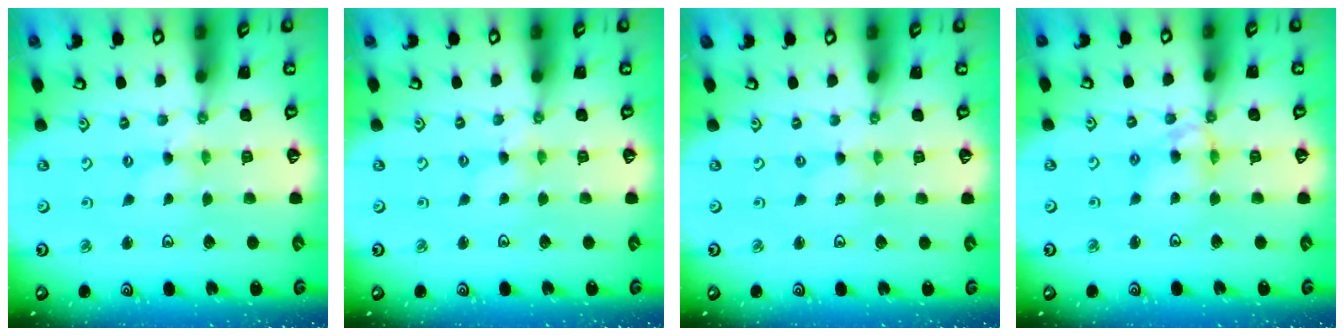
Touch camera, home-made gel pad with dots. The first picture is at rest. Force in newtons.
{"total": 0.0}
{"total": 0.0}
{"total": 8.2, "press": 8.1, "slide": 0.7}